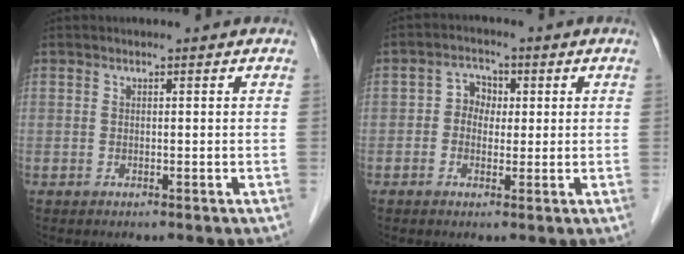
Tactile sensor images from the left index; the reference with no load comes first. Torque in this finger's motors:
{"motor_torque": [0.10, -0.02, -0.02, -0.01]}